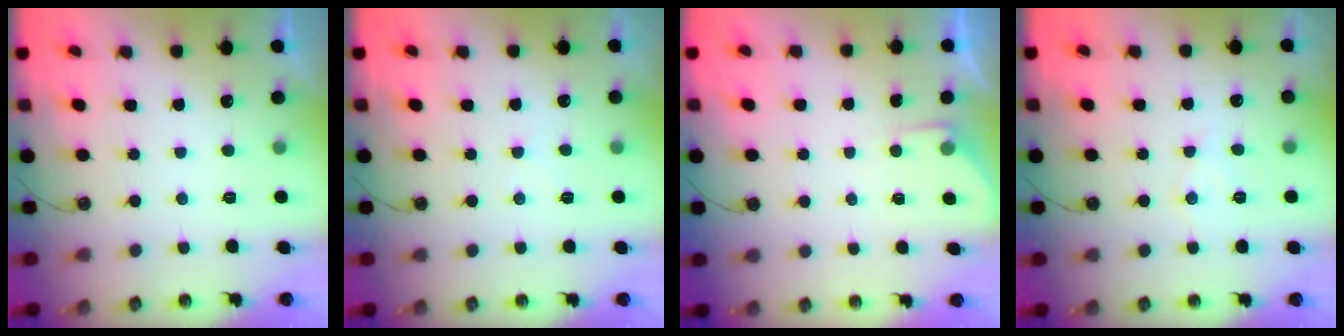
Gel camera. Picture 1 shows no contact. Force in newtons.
{"total": 4.4, "press": 4.3, "slide": 0.7}
{"total": 3.1, "press": 3.1, "slide": 0.5}
{"total": 6.4, "press": 6.4, "slide": 0.5}